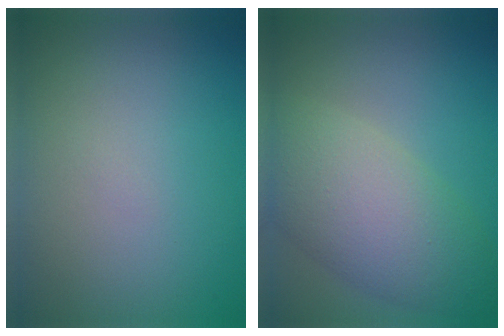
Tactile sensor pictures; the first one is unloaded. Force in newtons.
{"total": 7.0, "press": 7.0, "slide": 0.4}